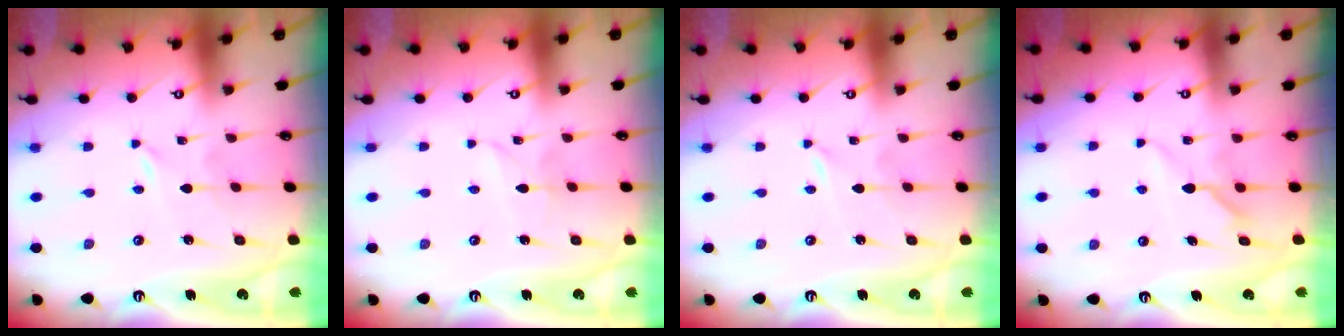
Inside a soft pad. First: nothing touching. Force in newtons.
{"total": 2.5, "press": 2.5, "slide": 0.2}
{"total": 0.0}
{"total": 7.1, "press": 7.1, "slide": 0.2}